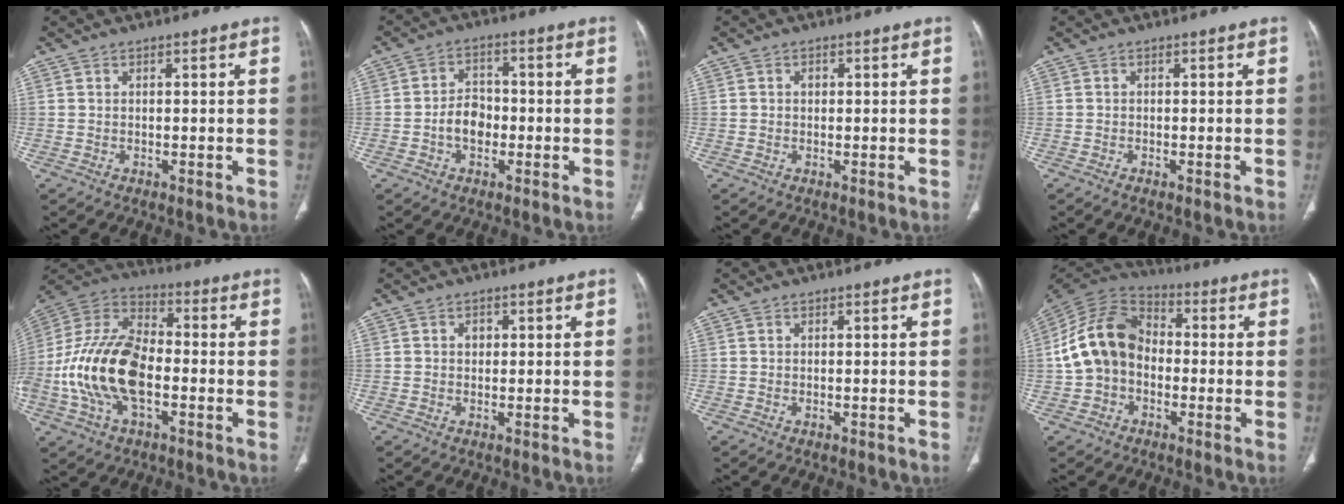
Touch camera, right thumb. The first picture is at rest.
{"total": 4.8, "force": [-1.4, 3.8, 2.7], "torque": [-0.026, 0.020, -0.031]}
{"total": 0.9, "force": [0.1, 0.8, 0.5], "torque": [-0.004, 0.003, -0.001]}
{"total": 0.7, "force": [-0.4, 0.2, 0.5], "torque": [-0.013, -0.001, -0.009]}
{"total": 20.3, "force": [-4.3, 11.4, 16.3], "torque": [-0.329, 0.029, -0.081]}
{"total": 1.5, "force": [0.3, 1.3, 0.8], "torque": [-0.004, 0.003, 0.001]}
{"total": 0.0}
{"total": 14.1, "force": [-1.4, 10.7, 9.0], "torque": [-0.160, 0.039, -0.039]}